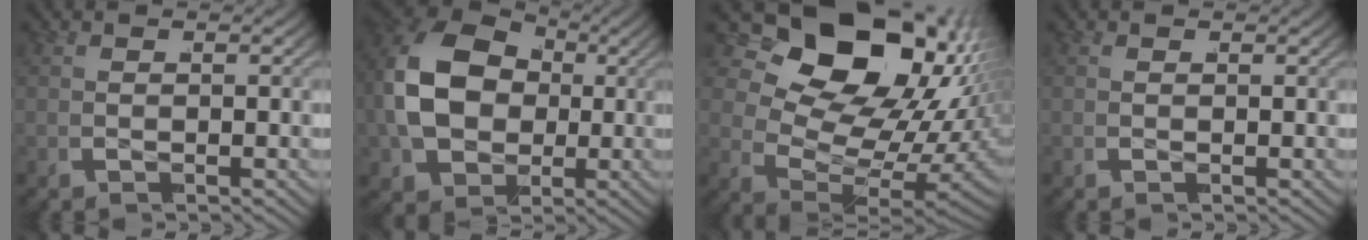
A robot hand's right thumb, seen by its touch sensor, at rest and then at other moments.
{"total": 14.5, "force": [1.5, 11.0, 9.2], "torque": [-0.243, -0.022, 0.033]}
{"total": 19.6, "force": [1.1, 12.8, 14.8], "torque": [-0.281, -0.035, 0.024]}
{"total": 0.0}